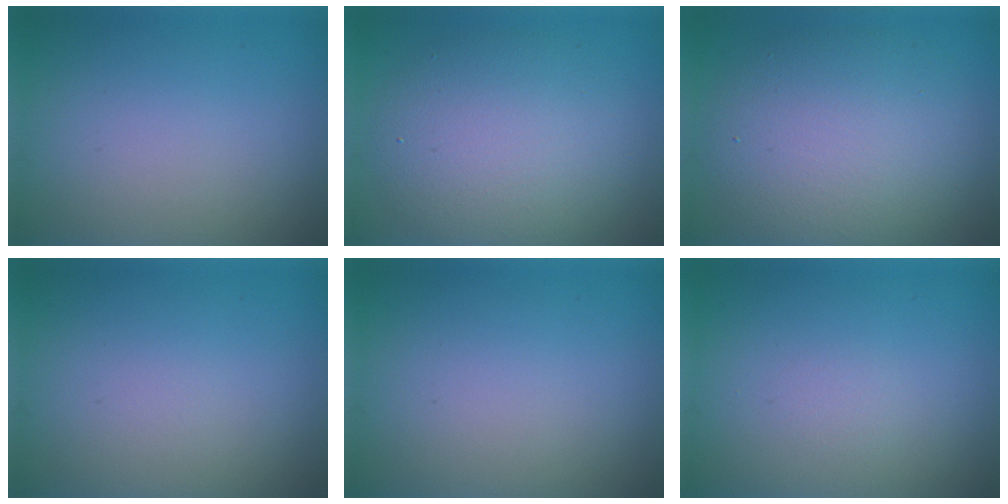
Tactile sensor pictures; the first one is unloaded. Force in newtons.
{"total": 7.4, "press": 7.4, "slide": 0.3}
{"total": 8.6, "press": 8.5, "slide": 0.9}
{"total": 0.0}
{"total": 0.0}
{"total": 0.5, "press": 0.5, "slide": 0.1}